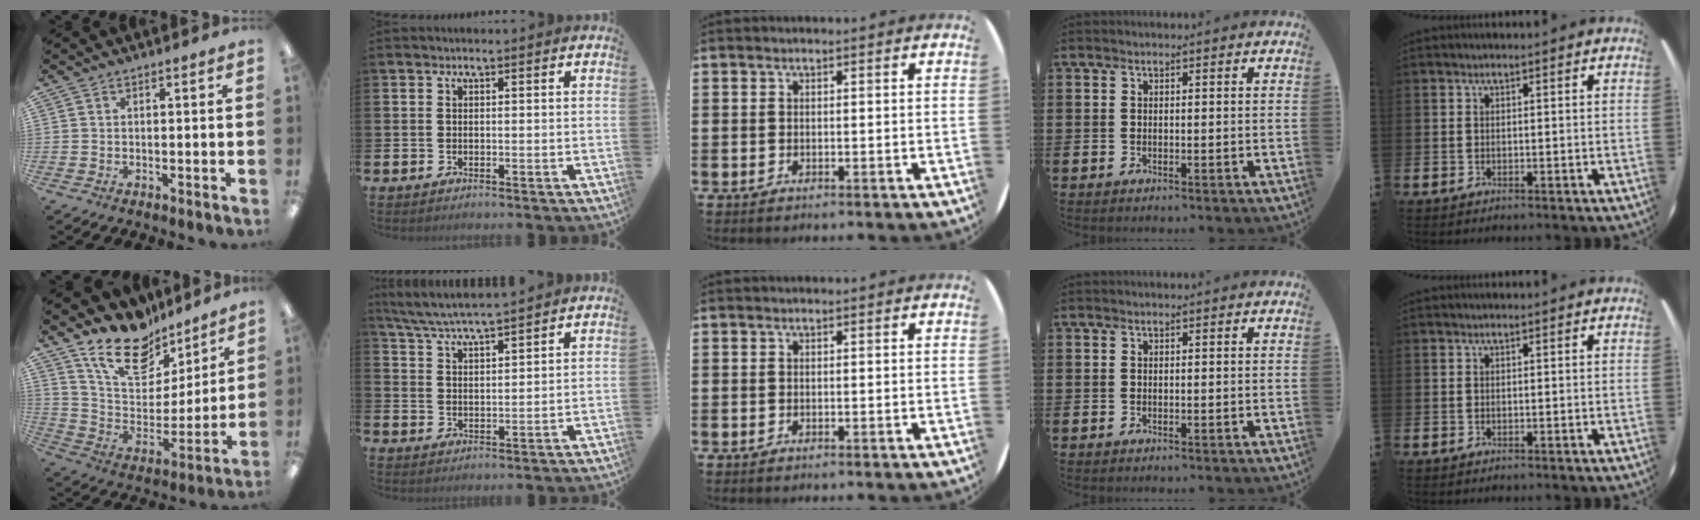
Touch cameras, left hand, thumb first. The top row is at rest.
{"thumb": {"total": 18.6, "force": [14.3, 9.0, 7.7], "torque": [-0.151, -0.089, 0.258]}, "index": {"total": 5.7, "force": [5.5, 0.0, 1.4], "torque": [-0.044, -0.031, 0.097]}}